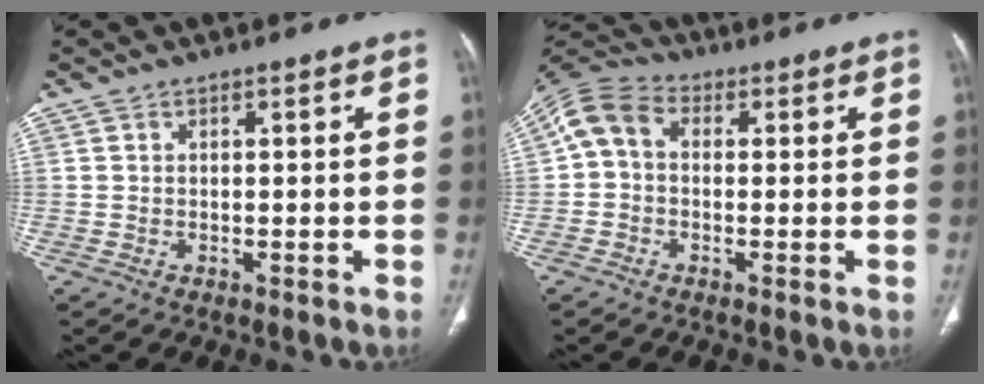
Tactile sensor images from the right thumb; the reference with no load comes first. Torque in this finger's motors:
{"motor_torque": [0.39, 0.39, 0.47, -0.47, 0.19]}